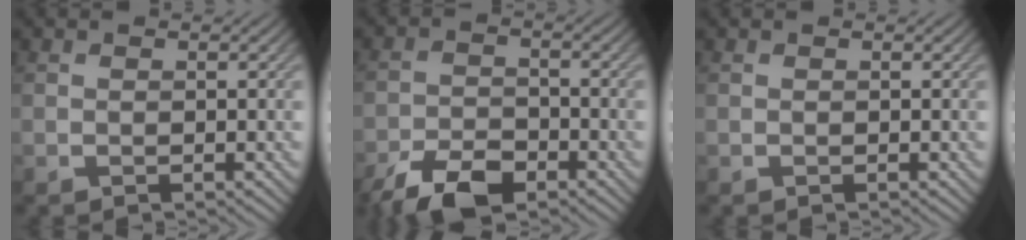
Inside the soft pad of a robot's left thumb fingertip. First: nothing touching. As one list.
[{"total": 7.0, "force": [-5.1, 2.9, 3.8], "torque": [-0.069, -0.003, -0.100]}, {"total": 0.0}]